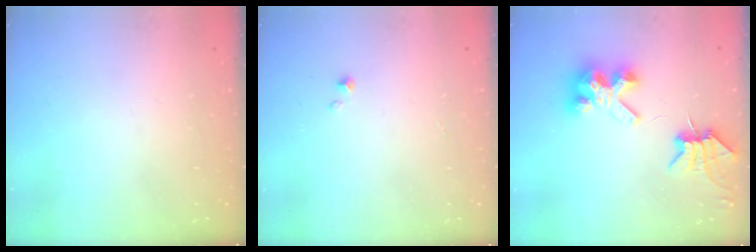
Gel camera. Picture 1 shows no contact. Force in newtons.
{"total": 0.0}
{"total": 7.0, "press": 7.0, "slide": 0.9}